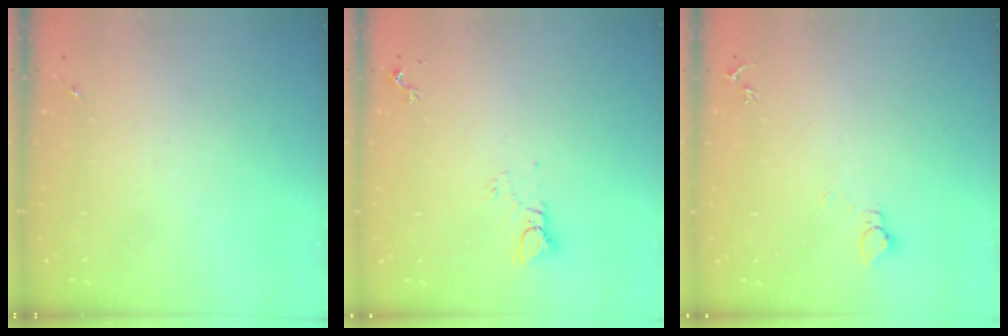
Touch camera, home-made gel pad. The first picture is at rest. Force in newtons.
{"total": 3.9, "press": 3.9, "slide": 0.3}
{"total": 2.7, "press": 2.7, "slide": 0.2}